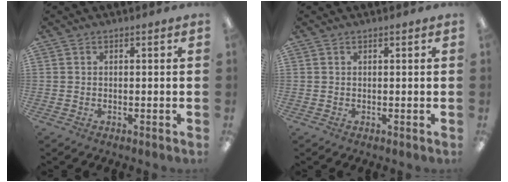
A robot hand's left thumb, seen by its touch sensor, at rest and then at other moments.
{"total": 0.0}